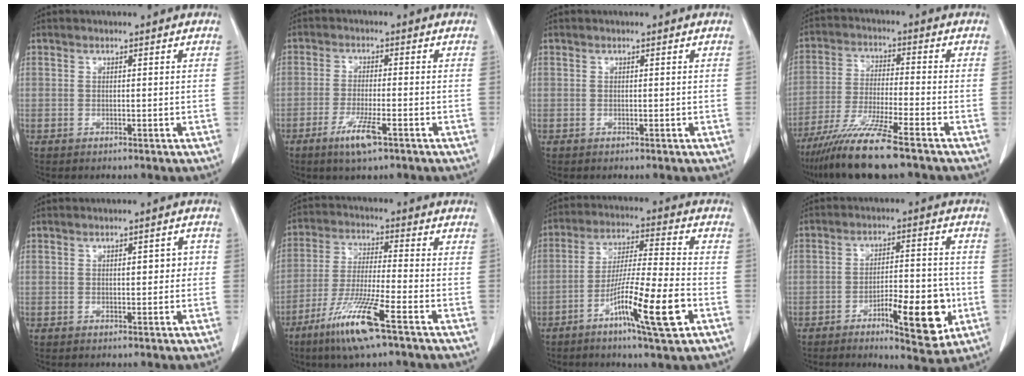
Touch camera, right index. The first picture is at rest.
{"total": 5.4, "force": [-3.1, 0.5, 4.4], "torque": [-0.088, -0.009, -0.055]}
{"total": 0.0}
{"total": 11.4, "force": [-8.5, -0.3, 7.6], "torque": [-0.147, -0.035, -0.154]}
{"total": 2.8, "force": [0.1, 1.3, 2.5], "torque": [-0.031, 0.012, 0.002]}
{"total": 11.3, "force": [-6.6, -0.1, 9.2], "torque": [-0.188, -0.031, -0.127]}
{"total": 13.1, "force": [-5.6, 0.2, 11.9], "torque": [-0.212, -0.010, -0.098]}
{"total": 11.3, "force": [-4.3, 3.1, 10.0], "torque": [-0.144, 0.007, -0.058]}